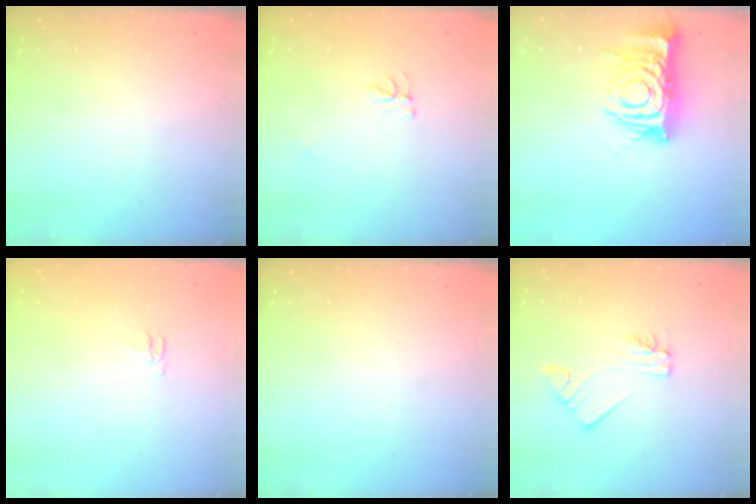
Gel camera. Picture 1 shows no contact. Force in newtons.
{"total": 4.7, "press": 4.6, "slide": 0.4}
{"total": 11.5, "press": 11.4, "slide": 1.4}
{"total": 4.0, "press": 3.9, "slide": 0.4}
{"total": 0.0}
{"total": 2.2, "press": 2.2, "slide": 0.1}